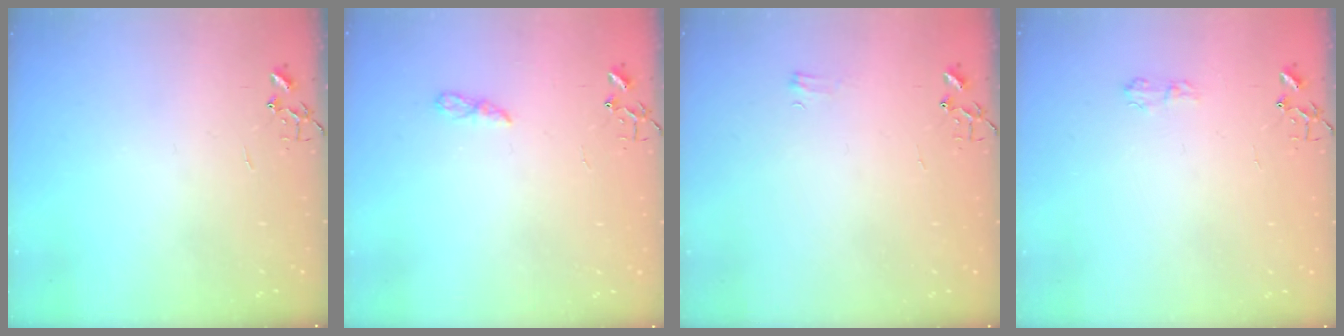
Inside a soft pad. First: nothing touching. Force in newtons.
{"total": 5.4, "press": 5.4, "slide": 0.6}
{"total": 4.0, "press": 4.0, "slide": 0.5}
{"total": 4.1, "press": 4.1, "slide": 0.6}